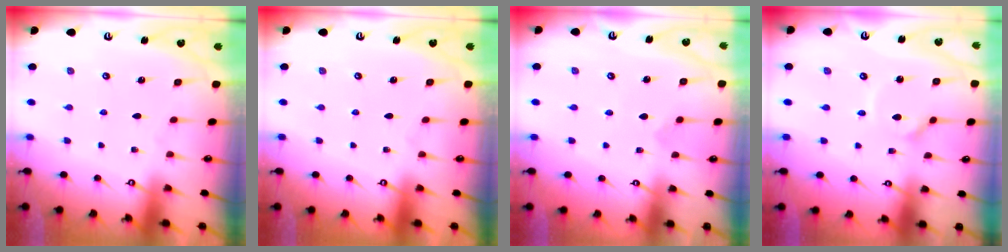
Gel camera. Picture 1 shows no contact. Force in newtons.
{"total": 0.0}
{"total": 2.0, "press": 2.0, "slide": 0.2}
{"total": 2.7, "press": 2.6, "slide": 0.7}